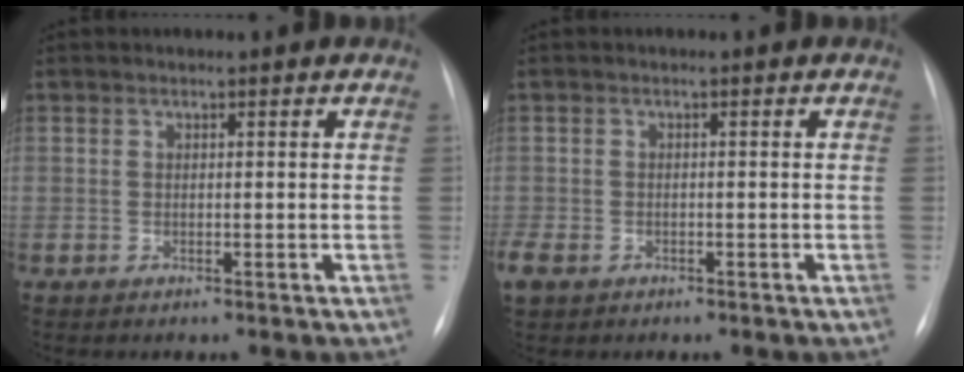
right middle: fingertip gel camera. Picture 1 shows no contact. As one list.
[{"total": 3.7, "force": [-2.2, 2.4, 1.7], "torque": [-0.041, -0.007, -0.033]}]